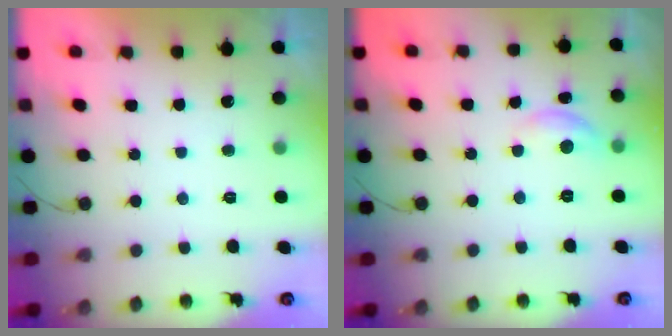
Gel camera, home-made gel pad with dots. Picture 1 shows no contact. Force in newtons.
{"total": 6.9, "press": 6.9, "slide": 0.5}